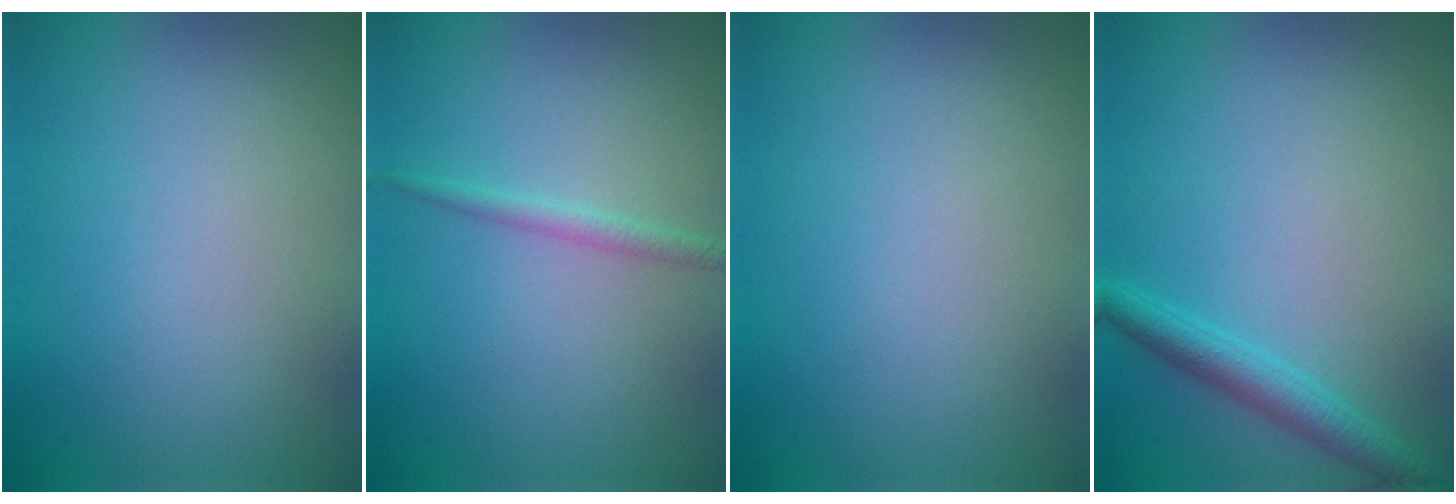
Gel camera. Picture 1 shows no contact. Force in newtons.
{"total": 1.3, "press": 1.3, "slide": 0.0}
{"total": 0.0}
{"total": 2.5, "press": 2.5, "slide": 0.1}